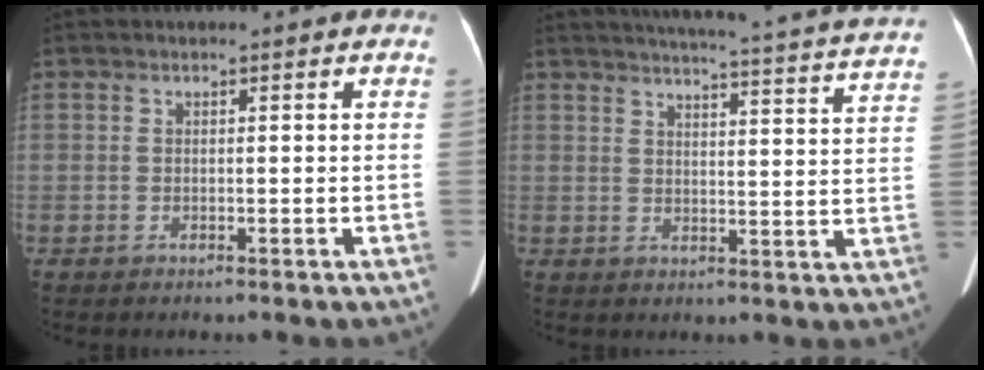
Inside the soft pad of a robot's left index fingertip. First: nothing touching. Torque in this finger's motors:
{"motor_torque": [-0.24, -1.24, 0.03, 0.02]}